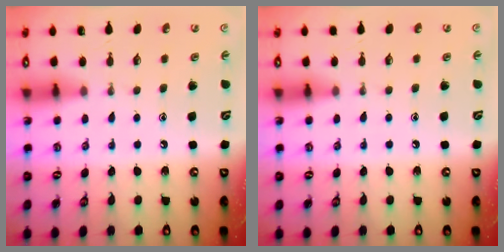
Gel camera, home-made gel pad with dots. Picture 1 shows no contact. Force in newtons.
{"total": 3.6, "press": 3.5, "slide": 0.6}